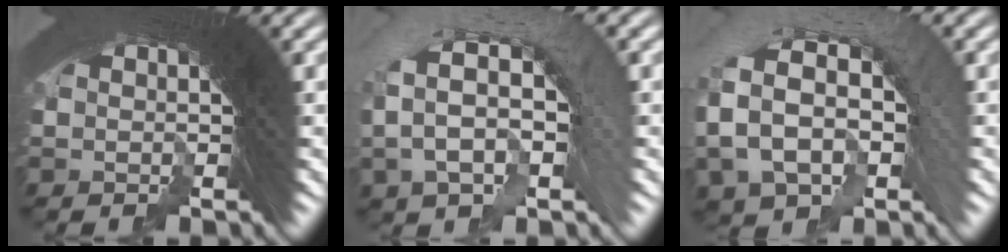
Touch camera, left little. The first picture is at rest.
{"total": 4.6, "force": [-2.9, 3.5, 0.9], "torque": [-0.019, 0.019, -0.062]}
{"total": 5.9, "force": [-3.3, 4.7, 1.2], "torque": [-0.042, 0.002, -0.060]}